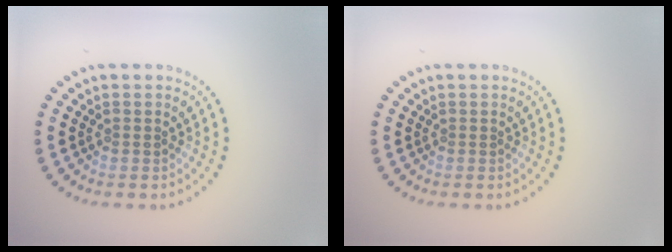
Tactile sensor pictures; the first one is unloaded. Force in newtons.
{"total": 0.0}